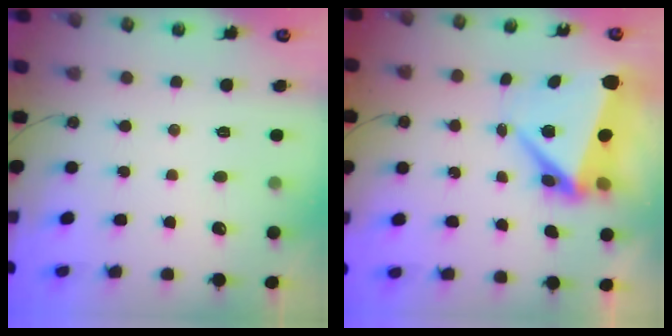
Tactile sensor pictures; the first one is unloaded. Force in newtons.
{"total": 8.4, "press": 8.2, "slide": 1.7}